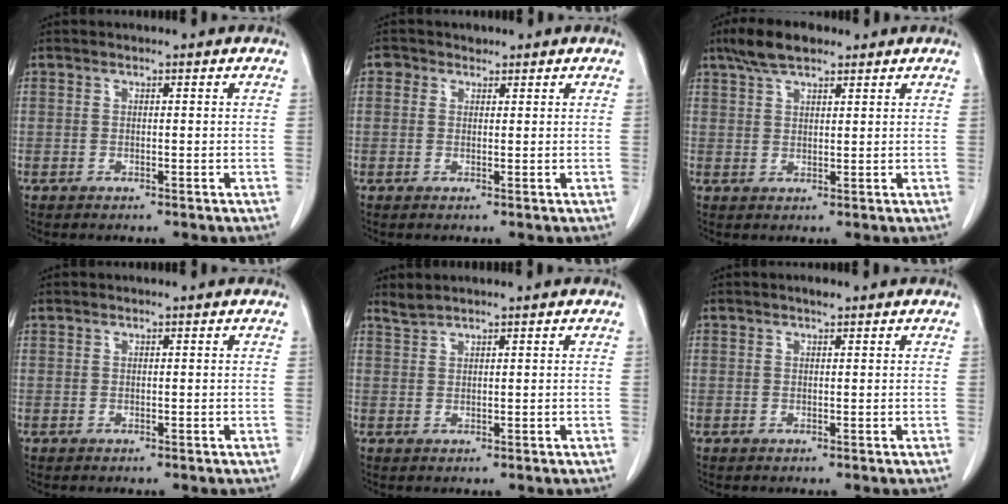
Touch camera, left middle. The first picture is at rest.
{"total": 1.7, "force": [1.0, 1.3, 0.1], "torque": [0.003, 0.006, 0.011]}
{"total": 5.8, "force": [4.2, 2.0, 3.3], "torque": [-0.070, 0.018, 0.079]}
{"total": 0.0}
{"total": 1.5, "force": [1.4, -0.2, 0.2], "torque": [-0.005, 0.005, 0.034]}
{"total": 0.9, "force": [0.8, 0.1, 0.5], "torque": [-0.013, 0.000, 0.014]}